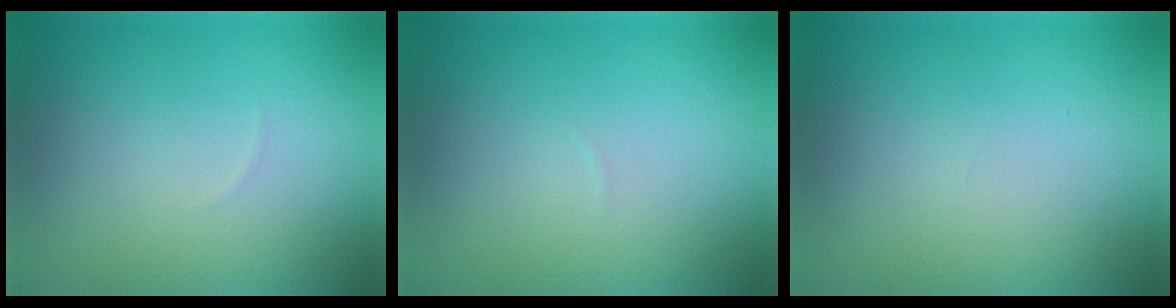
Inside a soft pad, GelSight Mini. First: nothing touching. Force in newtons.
{"total": 0.0}
{"total": 0.0}